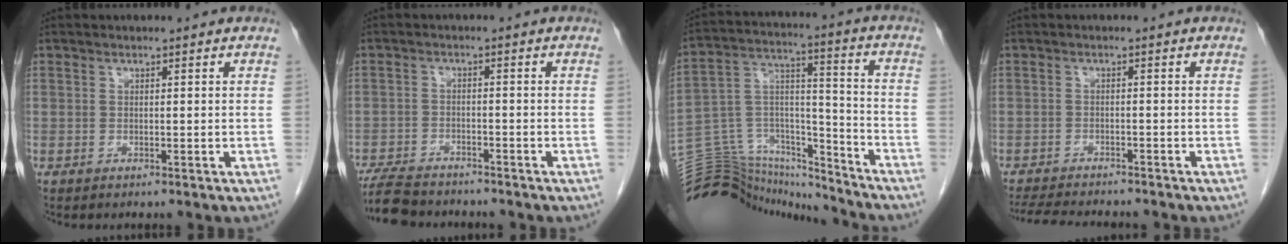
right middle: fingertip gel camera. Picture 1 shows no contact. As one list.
[{"total": 7.8, "force": [-7.2, 1.9, 2.5], "torque": [-0.043, -0.014, -0.119]}, {"total": 22.5, "force": [-21.6, 4.8, 4.1], "torque": [-0.109, 0.044, -0.345]}, {"total": 9.7, "force": [-8.9, 1.4, 3.7], "torque": [-0.063, -0.014, -0.130]}]